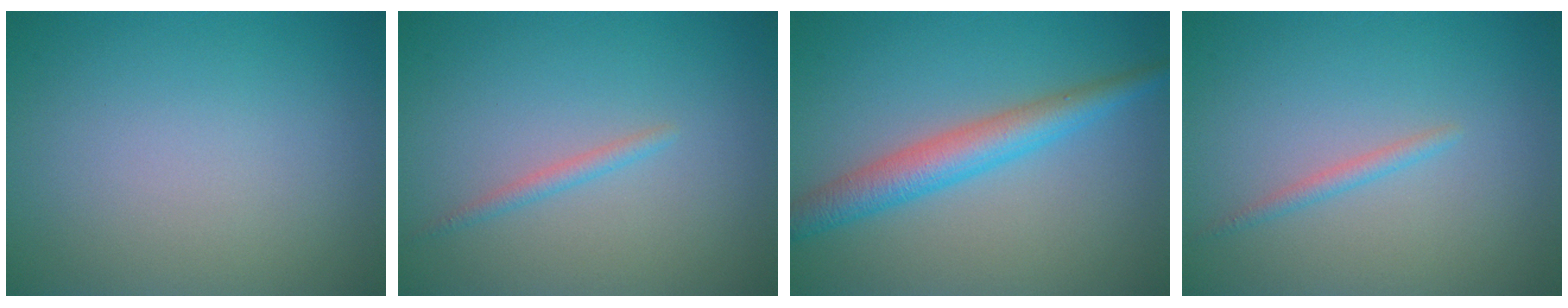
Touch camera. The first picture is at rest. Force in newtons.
{"total": 1.1, "press": 1.1, "slide": 0.0}
{"total": 4.2, "press": 4.2, "slide": 0.1}
{"total": 1.1, "press": 1.1, "slide": 0.0}